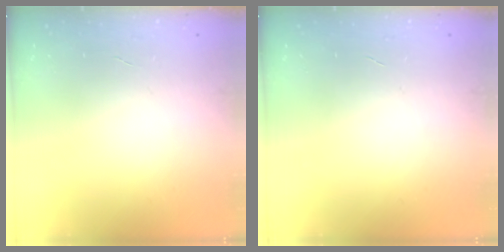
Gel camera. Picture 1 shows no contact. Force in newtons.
{"total": 0.0}